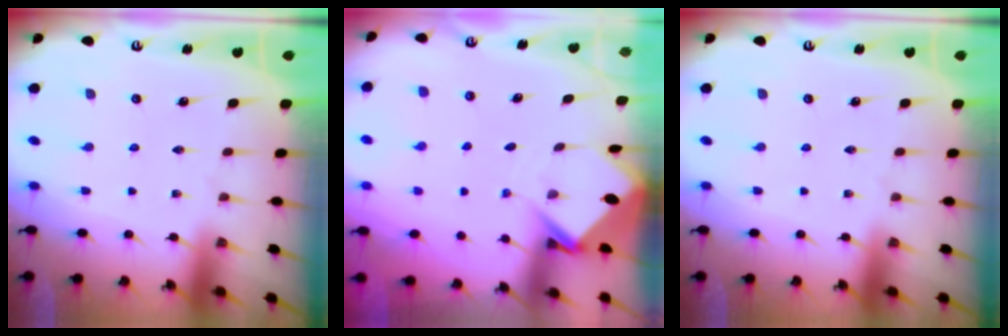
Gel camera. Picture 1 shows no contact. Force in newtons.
{"total": 3.8, "press": 3.8, "slide": 0.2}
{"total": 0.0}